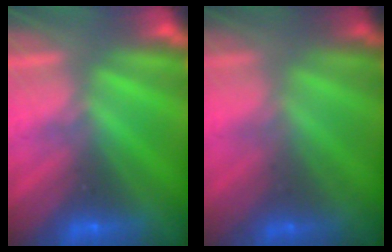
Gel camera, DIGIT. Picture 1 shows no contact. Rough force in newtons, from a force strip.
{"total": 1.7}